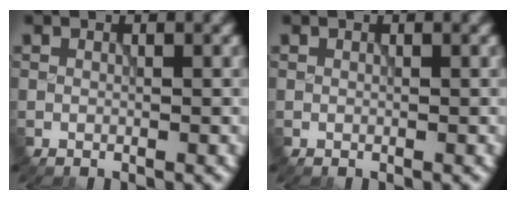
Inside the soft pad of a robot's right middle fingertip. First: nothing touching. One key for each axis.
{"total": 0.0}